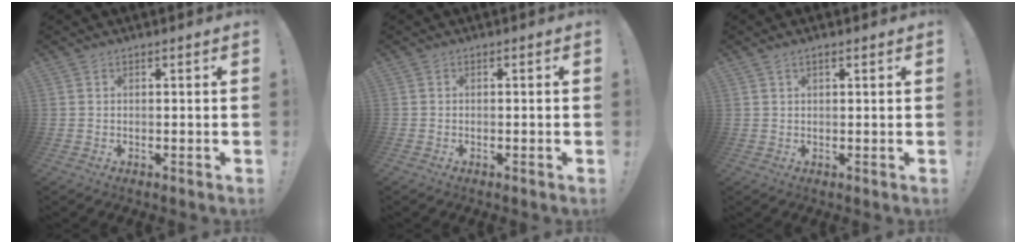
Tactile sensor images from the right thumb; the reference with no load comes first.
{"total": 1.2, "force": [-0.5, -0.3, 1.0], "torque": [-0.024, 0.002, -0.009]}
{"total": 1.7, "force": [1.1, 0.6, 1.2], "torque": [-0.021, 0.000, 0.019]}